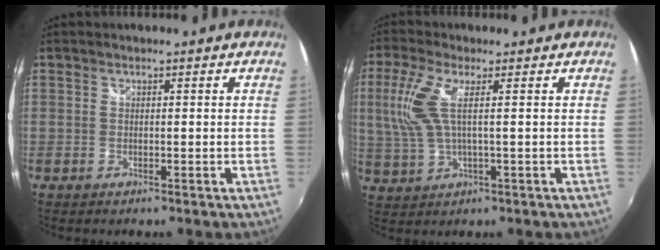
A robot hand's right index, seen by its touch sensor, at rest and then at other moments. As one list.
[{"total": 7.7, "force": [1.3, 1.8, 7.3], "torque": [-0.163, 0.005, 0.032]}]